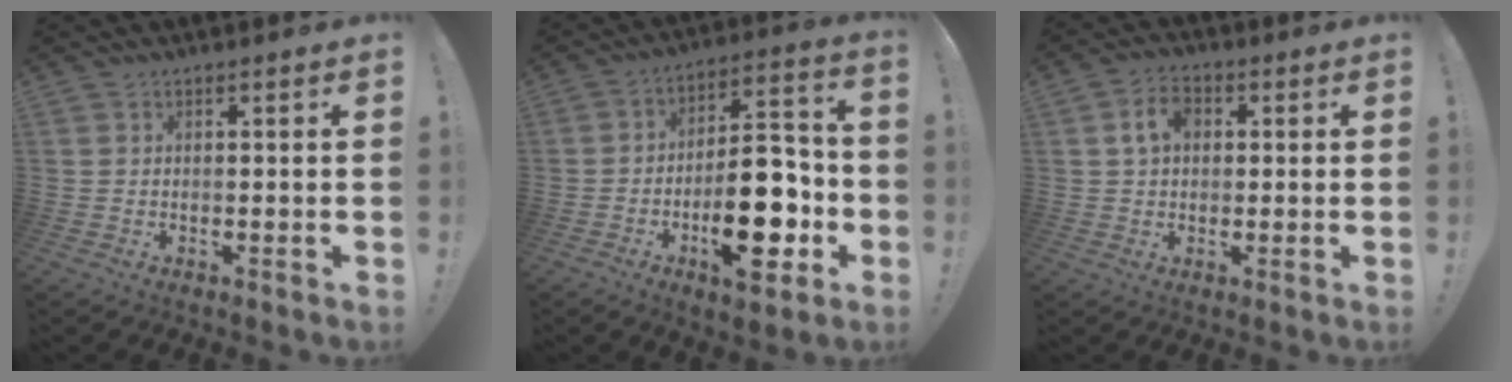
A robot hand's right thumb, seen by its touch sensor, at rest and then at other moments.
{"total": 20.1, "force": [-6.7, 9.6, 16.4], "torque": [-0.247, 0.049, -0.097]}
{"total": 7.3, "force": [1.8, 5.2, 4.8], "torque": [-0.075, 0.012, 0.034]}